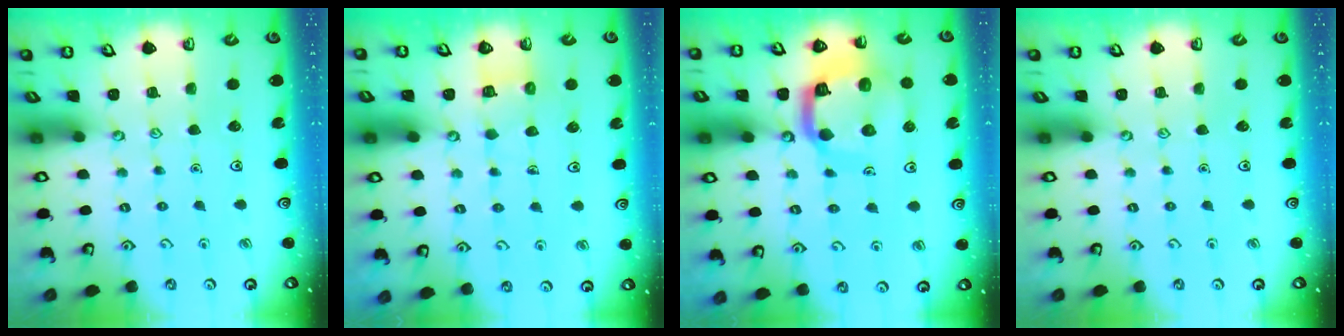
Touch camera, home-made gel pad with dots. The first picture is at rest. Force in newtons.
{"total": 5.1, "press": 5.1, "slide": 0.5}
{"total": 13.2, "press": 13.1, "slide": 1.5}
{"total": 0.0}